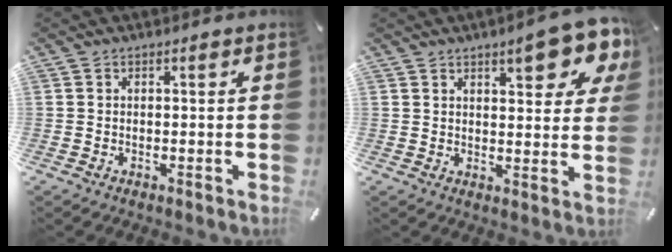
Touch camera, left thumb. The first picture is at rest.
{"total": 11.7, "force": [7.3, 4.1, 8.2], "torque": [-0.096, -0.042, 0.119]}